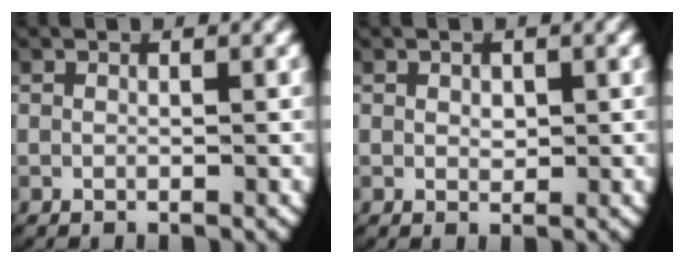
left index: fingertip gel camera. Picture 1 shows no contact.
{"total": 0.7, "force": [0.1, 0.5, 0.5], "torque": [-0.010, -0.010, 0.009]}